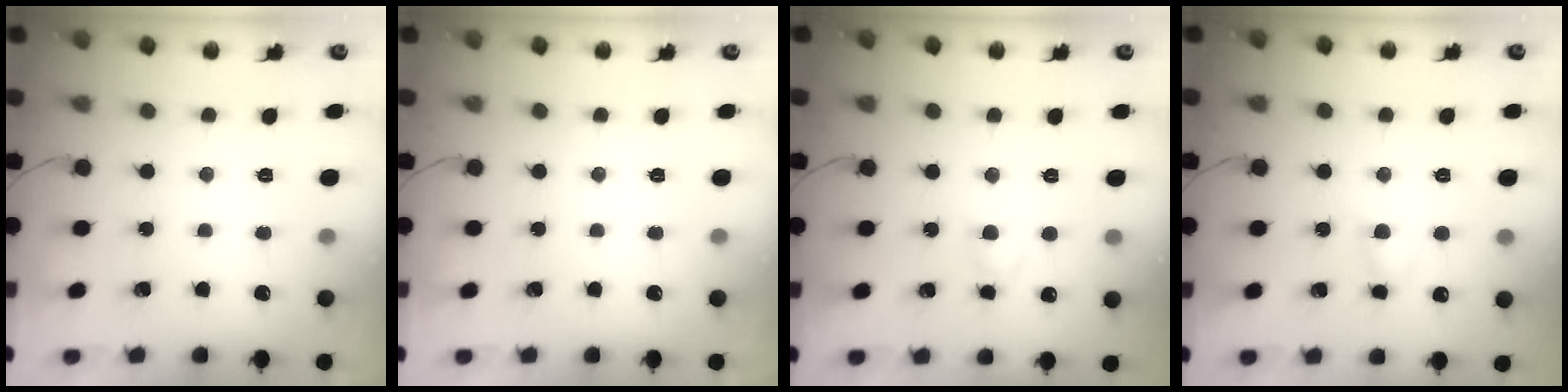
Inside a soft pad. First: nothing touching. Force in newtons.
{"total": 0.0}
{"total": 2.6, "press": 2.4, "slide": 1.1}
{"total": 3.8, "press": 3.5, "slide": 1.3}